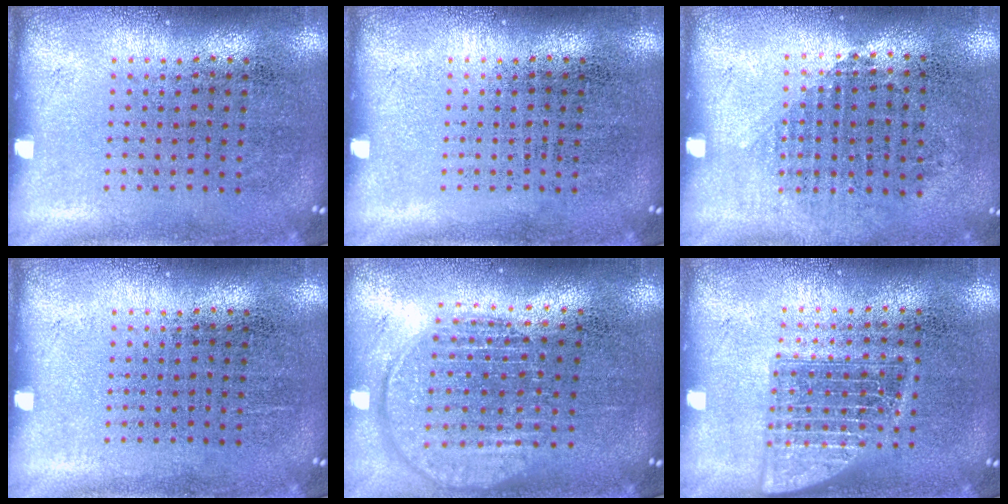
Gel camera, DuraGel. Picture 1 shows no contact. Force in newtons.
{"total": 0.0}
{"total": 0.9, "press": 0.8, "slide": 0.4}
{"total": 0.0}
{"total": 1.8, "press": 1.5, "slide": 1.0}
{"total": 2.2, "press": 2.2, "slide": 0.3}